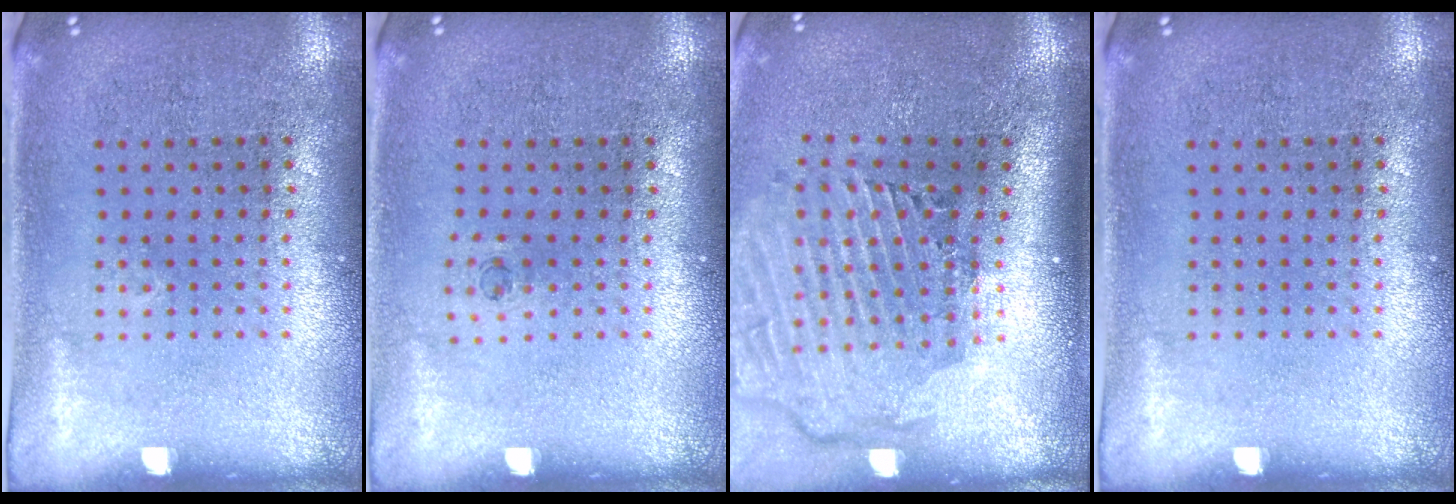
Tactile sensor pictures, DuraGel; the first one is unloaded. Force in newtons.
{"total": 0.6, "press": 0.3, "slide": 0.5}
{"total": 3.0, "press": 2.2, "slide": 2.0}
{"total": 0.0}